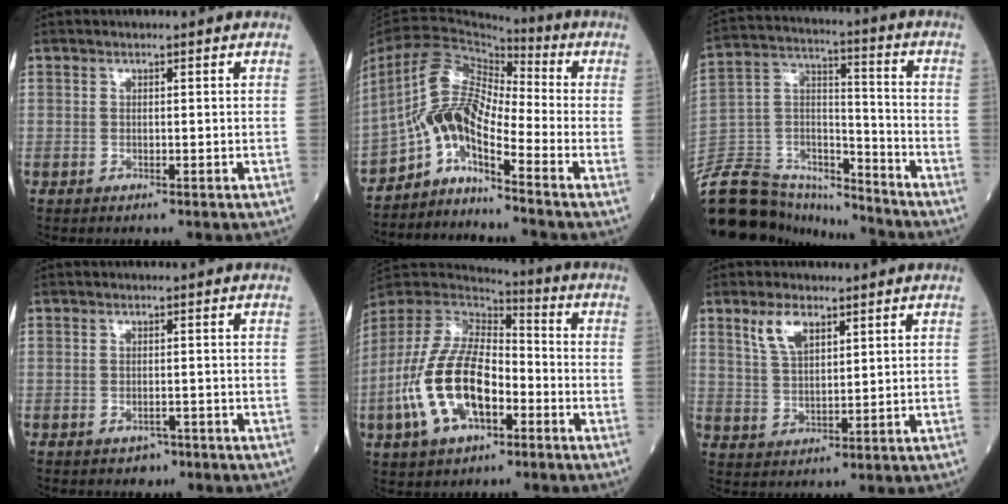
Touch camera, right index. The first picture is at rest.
{"total": 8.8, "force": [-4.9, 2.2, 6.9], "torque": [-0.148, 0.020, -0.093]}
{"total": 25.3, "force": [-22.4, 8.7, 7.9], "torque": [-0.228, 0.012, -0.369]}
{"total": 1.1, "force": [-0.5, 0.5, 0.8], "torque": [-0.014, -0.003, -0.004]}
{"total": 17.0, "force": [-5.0, 8.0, 14.1], "torque": [-0.308, 0.007, -0.088]}
{"total": 5.7, "force": [3.4, 2.4, 3.9], "torque": [-0.085, 0.005, 0.071]}